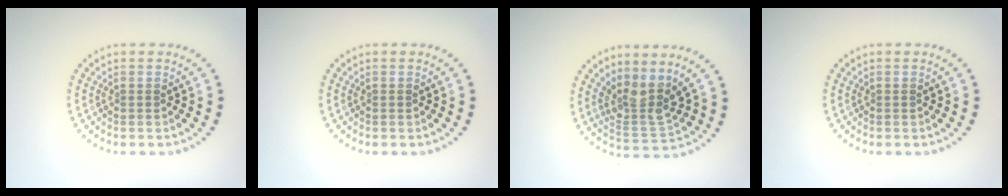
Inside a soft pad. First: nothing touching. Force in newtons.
{"total": 0.0}
{"total": 3.7, "press": 2.9, "slide": 2.2}
{"total": 0.0}